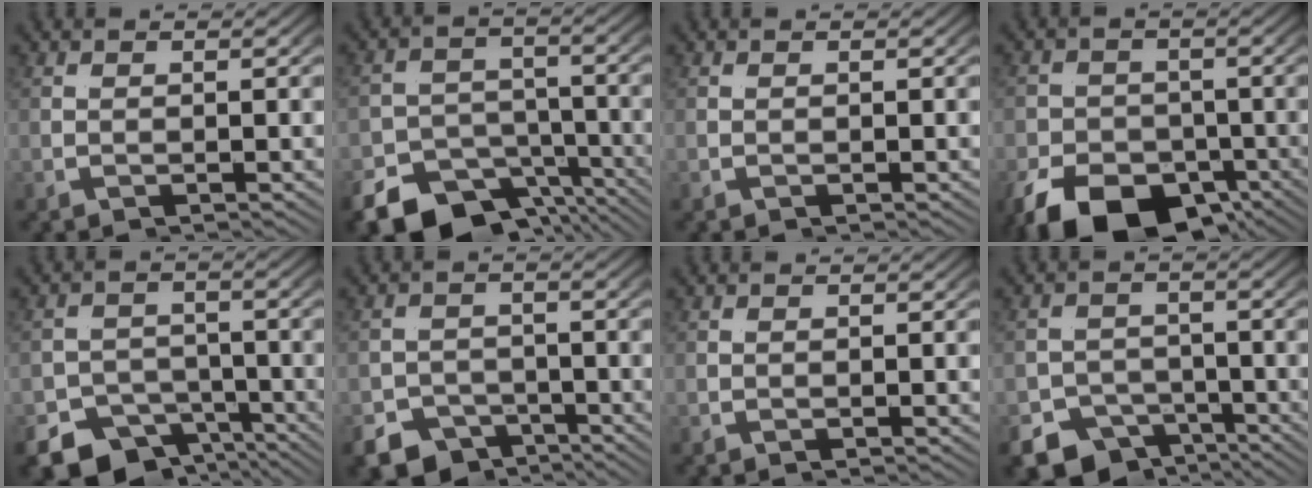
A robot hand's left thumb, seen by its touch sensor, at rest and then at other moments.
{"total": 7.8, "force": [-5.8, 4.4, 2.8], "torque": [-0.044, -0.023, -0.099]}
{"total": 0.0}
{"total": 8.3, "force": [-2.9, 5.7, 5.2], "torque": [-0.087, -0.018, -0.052]}
{"total": 7.8, "force": [-4.5, 5.8, 2.7], "torque": [-0.051, -0.037, -0.075]}
{"total": 6.3, "force": [-2.9, 5.3, 1.6], "torque": [-0.034, -0.027, -0.052]}
{"total": 0.0}
{"total": 7.9, "force": [-4.0, 6.4, 2.4], "torque": [-0.048, -0.034, -0.069]}